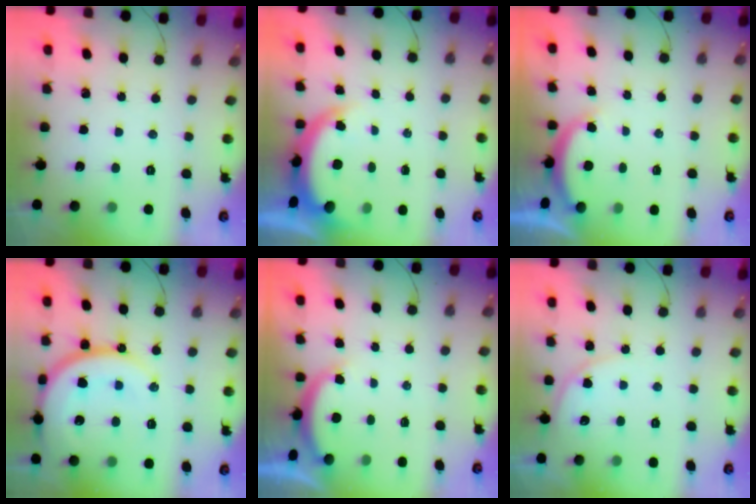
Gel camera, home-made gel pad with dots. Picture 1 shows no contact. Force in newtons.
{"total": 4.0, "press": 3.9, "slide": 0.6}
{"total": 3.5, "press": 3.4, "slide": 0.6}
{"total": 17.8, "press": 17.7, "slide": 1.5}
{"total": 3.5, "press": 3.4, "slide": 0.6}
{"total": 5.4, "press": 5.4, "slide": 0.6}